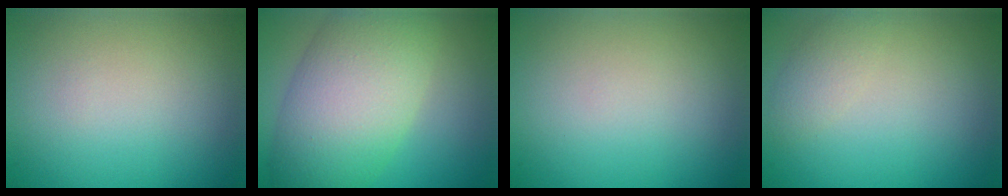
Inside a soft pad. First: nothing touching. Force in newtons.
{"total": 9.5, "press": 9.4, "slide": 0.6}
{"total": 0.0}
{"total": 1.5, "press": 1.5, "slide": 0.1}